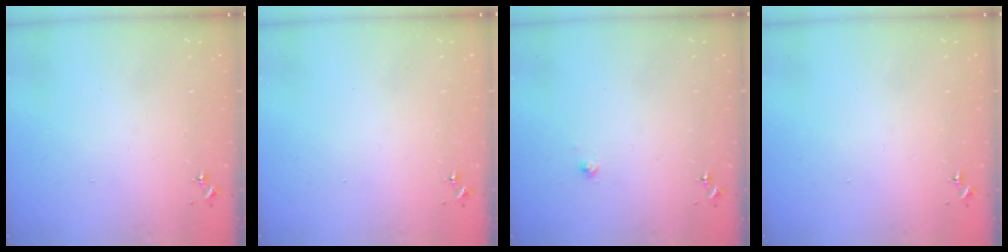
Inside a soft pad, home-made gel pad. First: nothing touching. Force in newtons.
{"total": 0.0}
{"total": 2.3, "press": 2.3, "slide": 0.2}
{"total": 0.0}